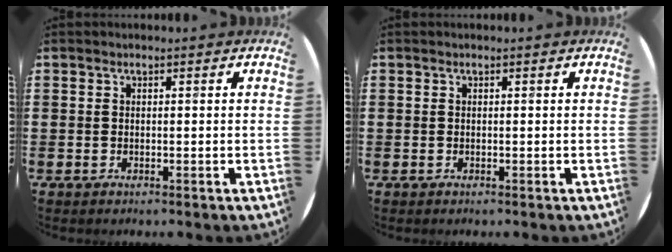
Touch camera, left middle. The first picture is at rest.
{"total": 0.0}